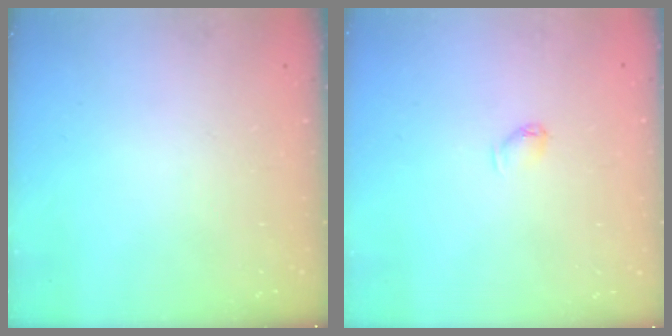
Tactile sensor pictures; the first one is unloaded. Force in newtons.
{"total": 4.1, "press": 4.0, "slide": 0.8}